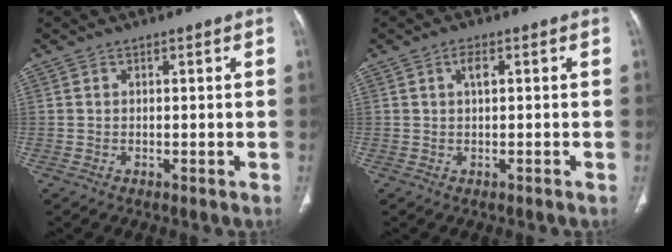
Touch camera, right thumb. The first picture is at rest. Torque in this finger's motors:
{"motor_torque": [2.29, 2.68, 0.52, 0.15, 0.13]}